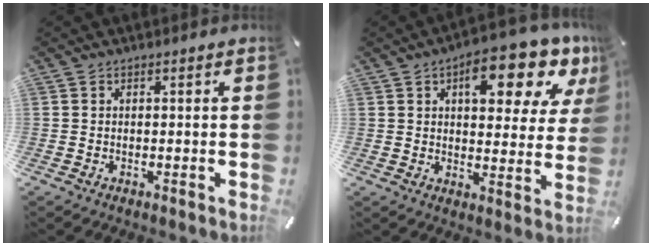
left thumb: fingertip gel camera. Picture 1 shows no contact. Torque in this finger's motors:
{"motor_torque": [2.20, 2.23, 0.54, -0.46, 0.15]}